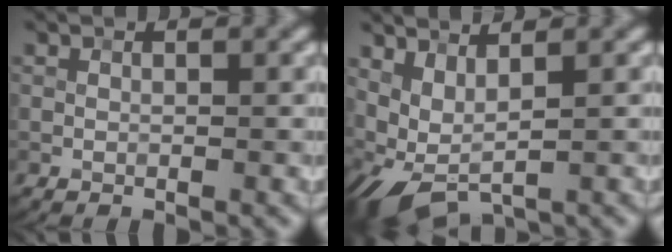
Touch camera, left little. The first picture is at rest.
{"total": 4.0, "force": [0.8, 1.6, 3.6], "torque": [-0.091, -0.006, 0.021]}